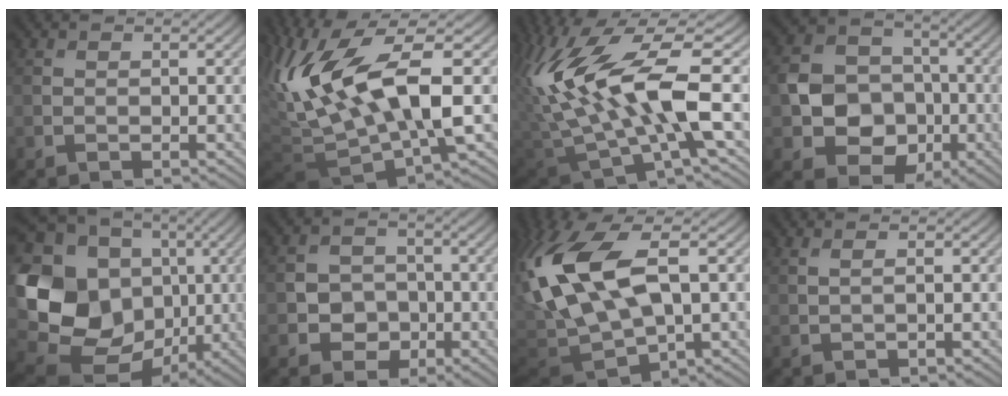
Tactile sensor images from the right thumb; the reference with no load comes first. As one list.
[{"total": 17.7, "force": [1.9, 5.5, 16.7], "torque": [-0.339, 0.013, 0.036]}, {"total": 16.6, "force": [2.5, 6.4, 15.1], "torque": [-0.336, 0.004, 0.051]}, {"total": 10.2, "force": [-2.2, 8.4, 5.4], "torque": [-0.122, -0.011, -0.055]}, {"total": 19.2, "force": [0.1, 16.4, 10.0], "torque": [-0.251, -0.020, 0.026]}, {"total": 4.4, "force": [-1.2, 3.8, 1.7], "torque": [-0.025, -0.002, -0.041]}, {"total": 16.6, "force": [1.8, 8.1, 14.3], "torque": [-0.347, -0.002, 0.031]}, {"total": 0.9, "force": [0.4, -0.1, 0.8], "torque": [-0.022, 0.005, 0.008]}]